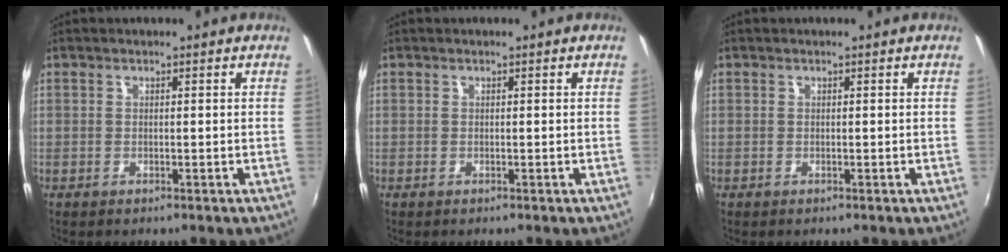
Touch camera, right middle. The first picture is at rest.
{"total": 0.0}
{"total": 0.0}